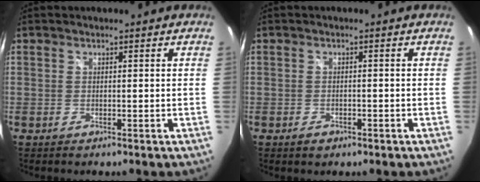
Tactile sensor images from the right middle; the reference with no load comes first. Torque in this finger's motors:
{"motor_torque": [0.06, -0.08, 0.03, 0.02]}